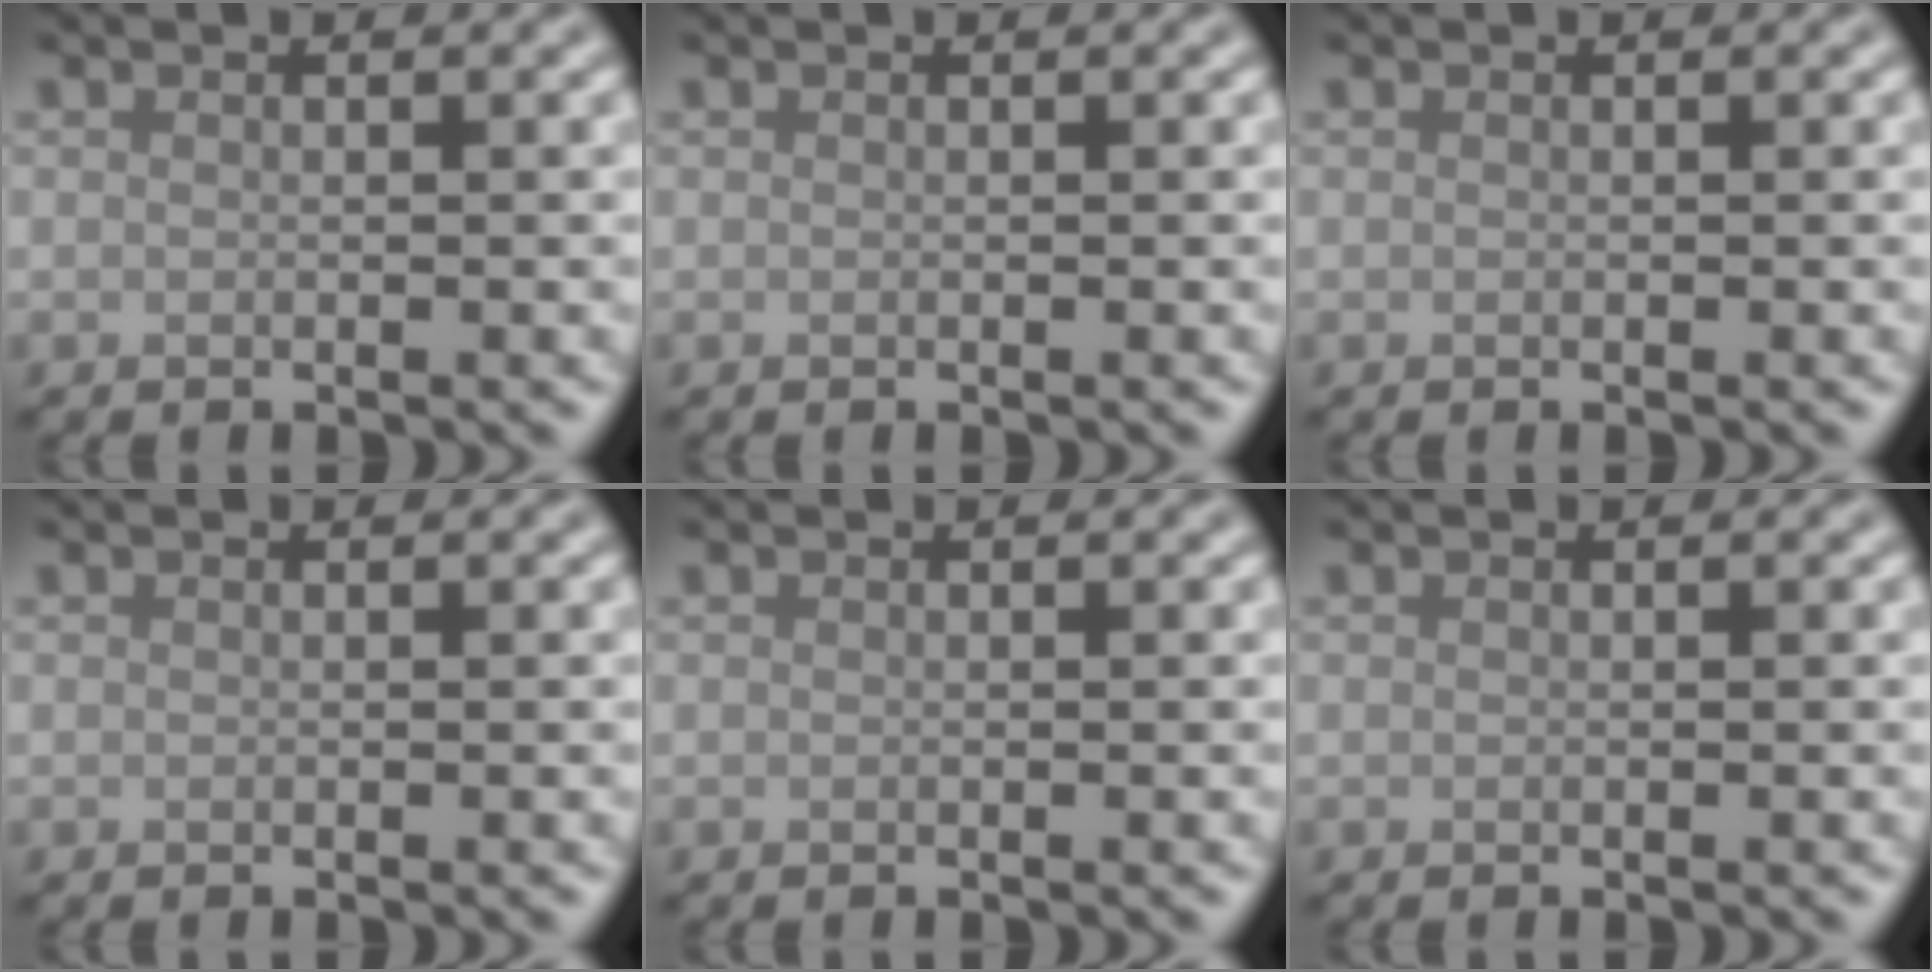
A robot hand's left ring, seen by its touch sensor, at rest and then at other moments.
{"total": 0.0}
{"total": 0.0}
{"total": 0.0}
{"total": 0.0}
{"total": 0.0}